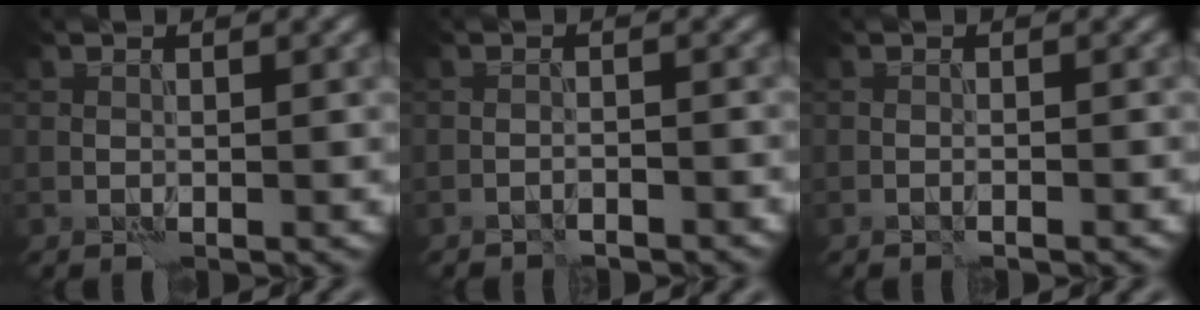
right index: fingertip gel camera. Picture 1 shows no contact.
{"total": 1.5, "force": [-1.4, 0.3, 0.3], "torque": [0.003, 0.004, -0.025]}
{"total": 0.7, "force": [-0.7, 0.0, 0.3], "torque": [-0.004, 0.000, -0.014]}